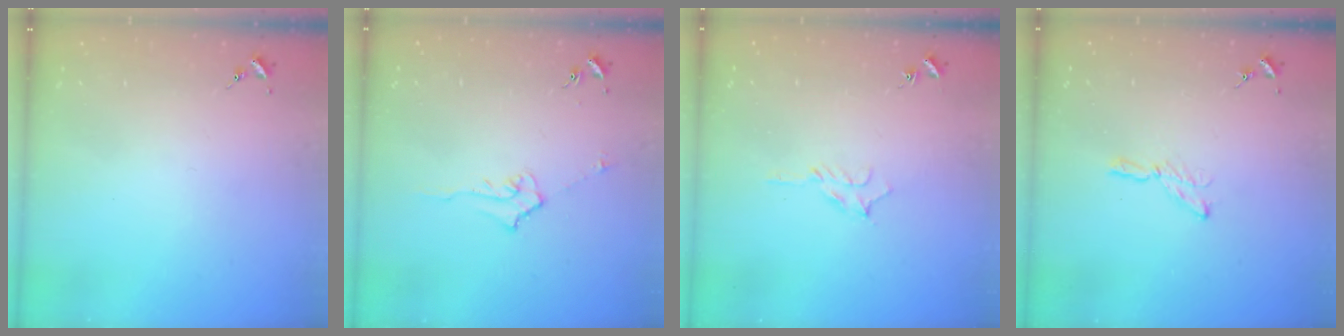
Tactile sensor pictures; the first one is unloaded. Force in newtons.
{"total": 5.1, "press": 5.0, "slide": 0.6}
{"total": 6.3, "press": 6.3, "slide": 0.7}
{"total": 3.9, "press": 3.8, "slide": 0.4}